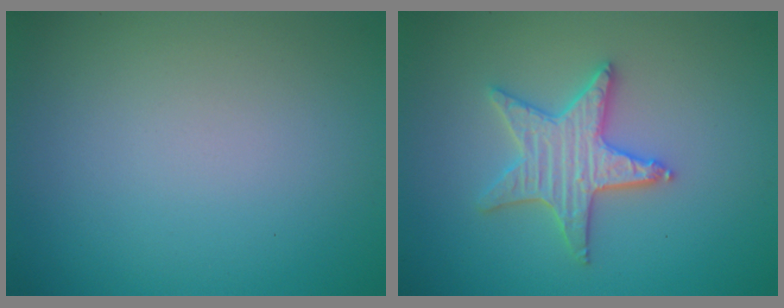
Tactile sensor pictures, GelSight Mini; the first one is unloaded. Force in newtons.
{"total": 4.3, "press": 4.2, "slide": 0.8}